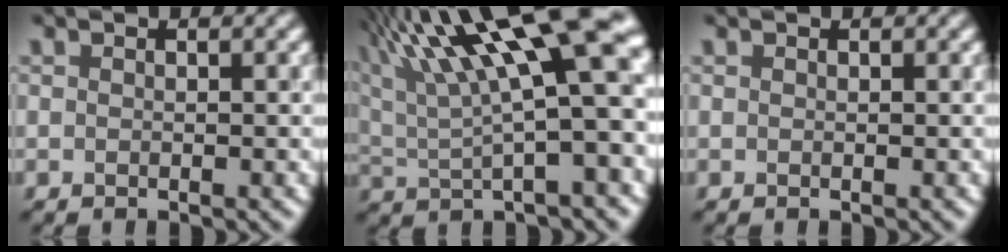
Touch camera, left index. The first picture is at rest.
{"total": 16.0, "force": [6.4, 4.1, 14.1], "torque": [-0.237, 0.020, 0.106]}
{"total": 0.0}